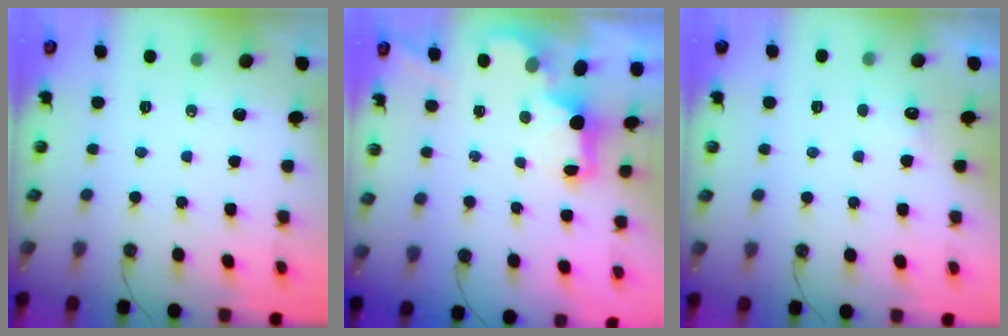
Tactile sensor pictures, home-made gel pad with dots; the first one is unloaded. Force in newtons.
{"total": 2.2, "press": 2.1, "slide": 0.7}
{"total": 4.5, "press": 4.4, "slide": 0.9}